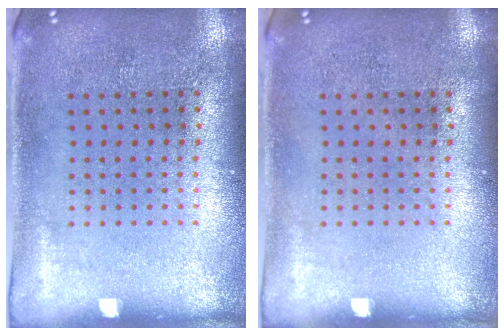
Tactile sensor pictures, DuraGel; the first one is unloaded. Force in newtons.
{"total": 0.0}